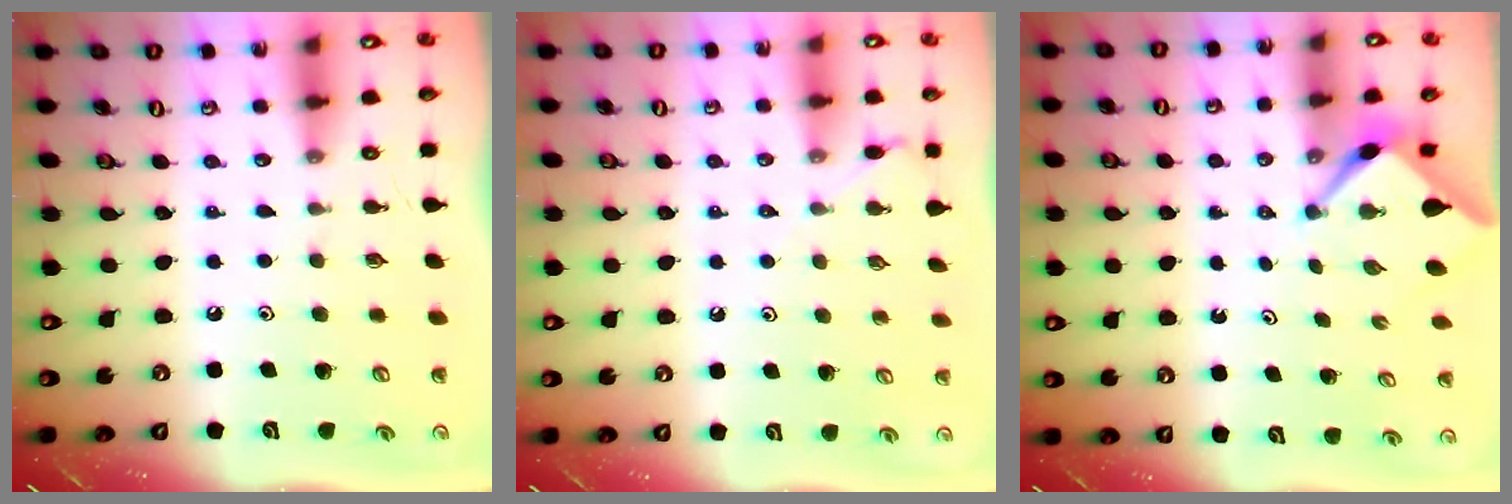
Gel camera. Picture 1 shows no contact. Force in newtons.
{"total": 5.4, "press": 5.3, "slide": 0.9}
{"total": 2.6, "press": 2.6, "slide": 0.3}